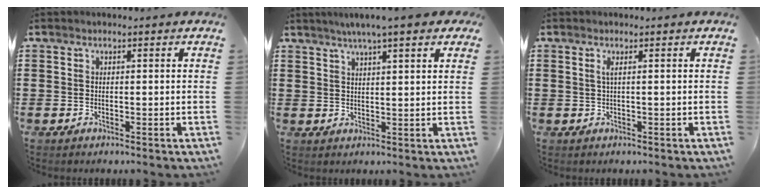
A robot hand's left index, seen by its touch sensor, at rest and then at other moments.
{"total": 4.6, "force": [3.5, 0.4, 2.9], "torque": [-0.065, 0.003, 0.062]}
{"total": 1.1, "force": [0.3, 0.0, 1.1], "torque": [-0.021, 0.000, 0.004]}